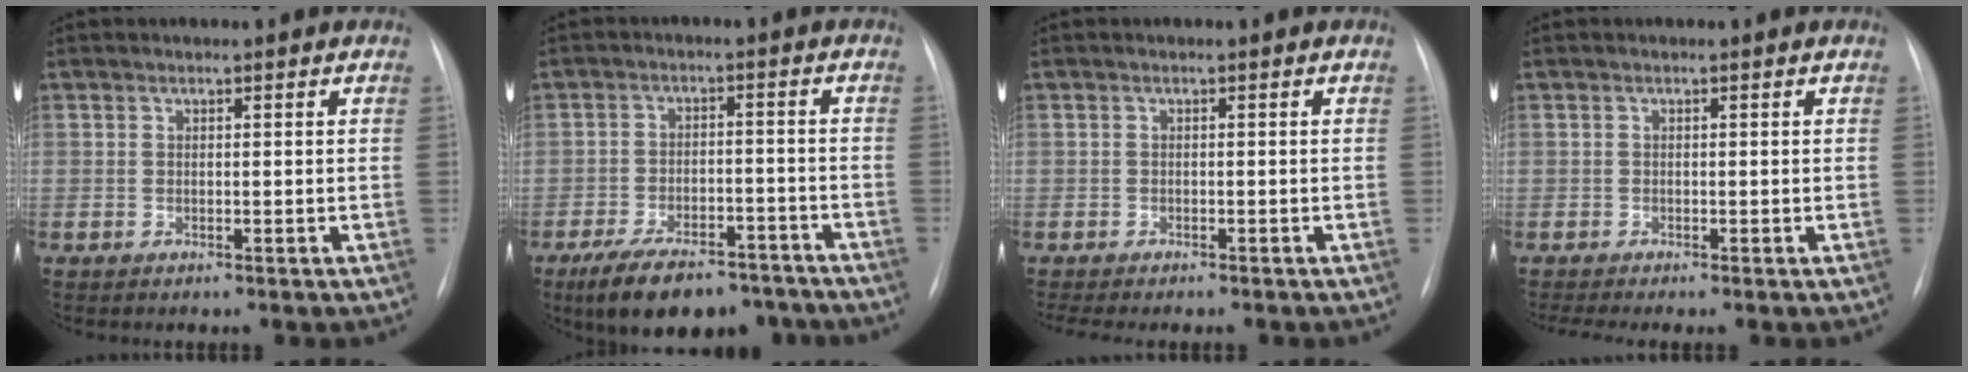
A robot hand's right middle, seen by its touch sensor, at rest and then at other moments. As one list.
[{"total": 13.1, "force": [-10.3, 5.0, 6.4], "torque": [-0.094, 0.007, -0.157]}, {"total": 5.2, "force": [-4.5, 1.2, 2.4], "torque": [-0.029, -0.004, -0.060]}, {"total": 1.4, "force": [-1.2, -0.4, 0.7], "torque": [-0.021, -0.008, -0.025]}]